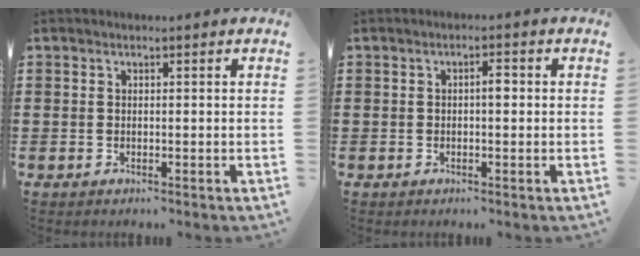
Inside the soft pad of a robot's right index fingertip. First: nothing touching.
{"total": 1.8, "force": [-0.1, 0.6, 1.7], "torque": [-0.031, 0.002, -0.003]}